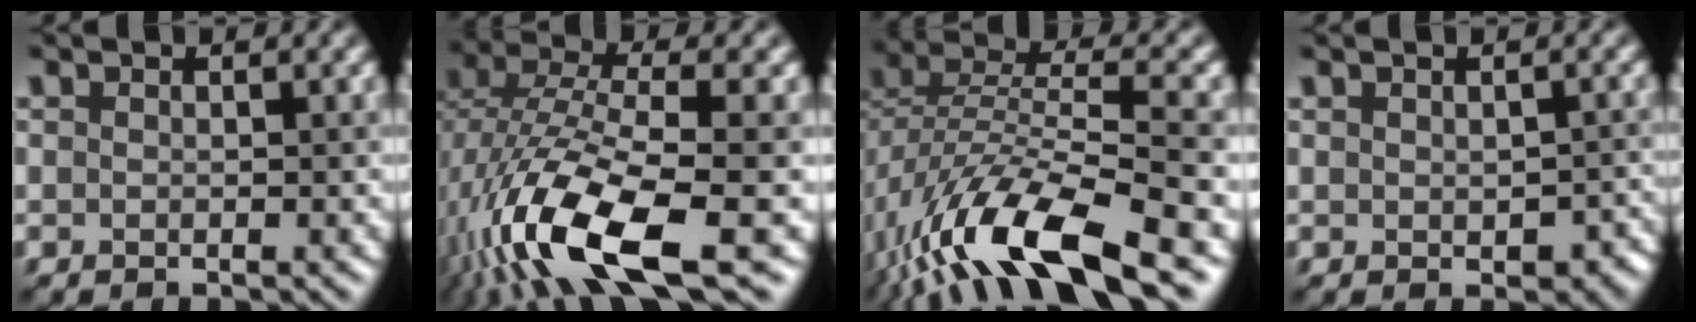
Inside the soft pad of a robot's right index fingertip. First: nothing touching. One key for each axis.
{"total": 12.3, "fx": -5.1, "fy": 4.3, "fz": 10.3, "tx": -0.222, "ty": -0.006, "tz": -0.102}
{"total": 11.9, "fx": -6.6, "fy": 3.7, "fz": 9.2, "tx": -0.182, "ty": 0.002, "tz": -0.132}
{"total": 2.4, "fx": -0.4, "fy": 1.6, "fz": 1.7, "tx": -0.021, "ty": -0.010, "tz": -0.001}